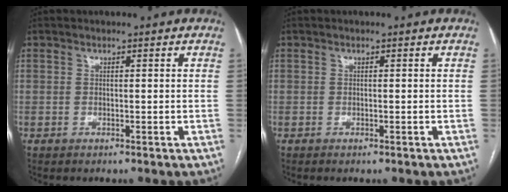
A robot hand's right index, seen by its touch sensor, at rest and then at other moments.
{"total": 0.0}